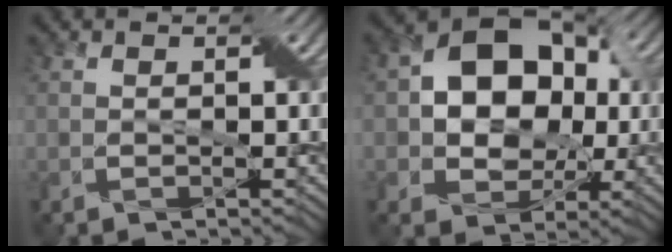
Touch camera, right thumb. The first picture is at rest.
{"total": 12.6, "force": [1.1, 9.4, 8.4], "torque": [-0.130, 0.019, 0.005]}